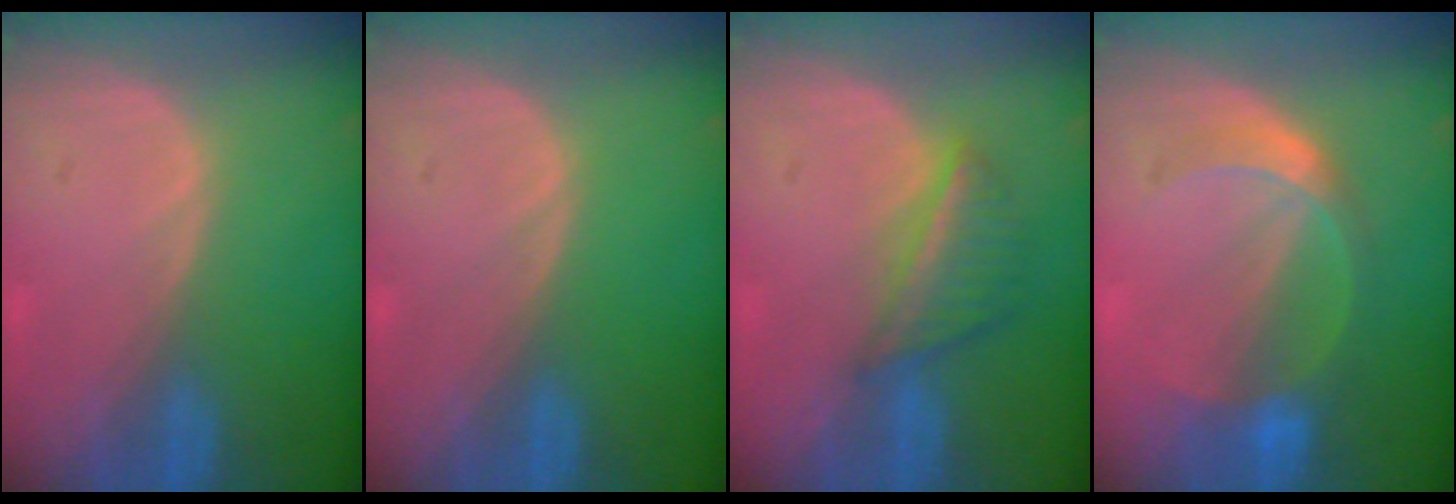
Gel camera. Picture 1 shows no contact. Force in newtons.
{"total": 0.0}
{"total": 5.6, "press": 5.2, "slide": 2.1}
{"total": 5.9, "press": 5.2, "slide": 2.8}